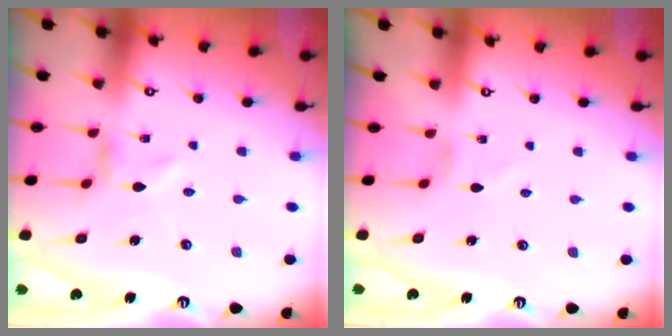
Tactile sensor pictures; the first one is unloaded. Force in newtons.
{"total": 0.0}